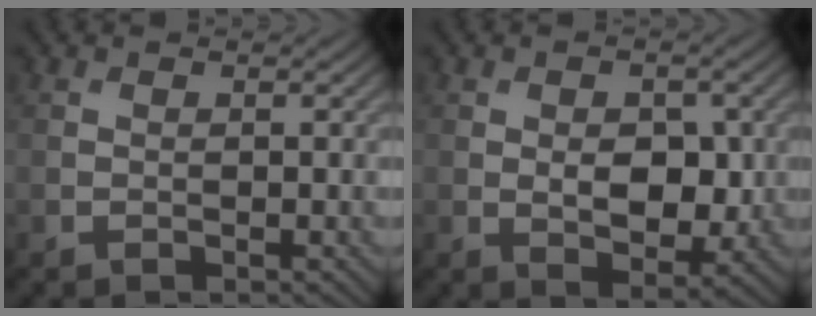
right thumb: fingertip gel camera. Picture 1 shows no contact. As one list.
[{"total": 5.2, "force": [-0.1, 3.2, 4.1], "torque": [-0.067, -0.008, 0.001]}]